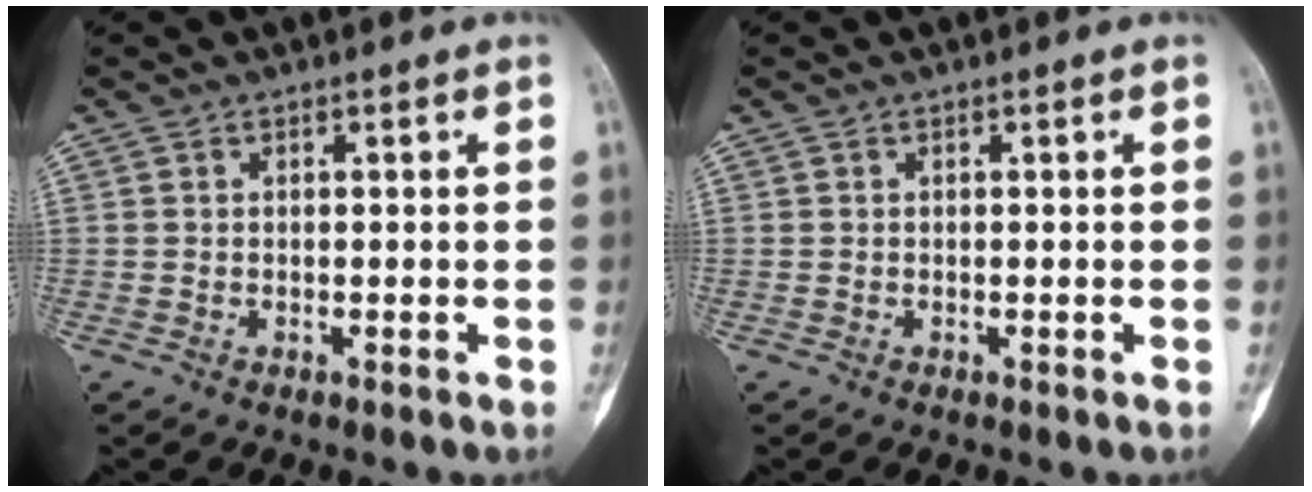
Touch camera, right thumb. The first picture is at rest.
{"total": 0.0}